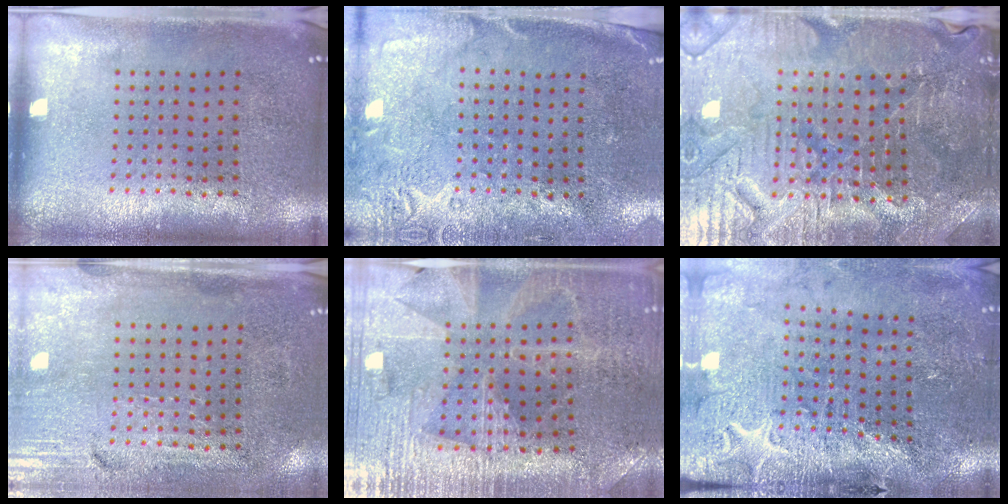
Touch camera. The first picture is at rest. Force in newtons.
{"total": 2.8, "press": 2.2, "slide": 1.7}
{"total": 3.8, "press": 3.8, "slide": 0.6}
{"total": 3.3, "press": 2.9, "slide": 1.5}
{"total": 3.1, "press": 3.0, "slide": 0.4}
{"total": 3.4, "press": 3.3, "slide": 0.6}